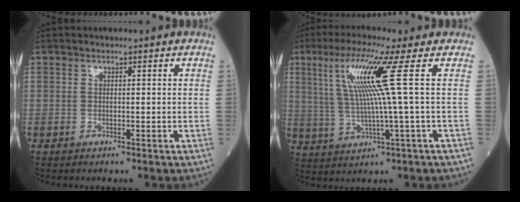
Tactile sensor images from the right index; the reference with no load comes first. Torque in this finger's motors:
{"motor_torque": [1.26, 0.51, 0.66, 0.21]}